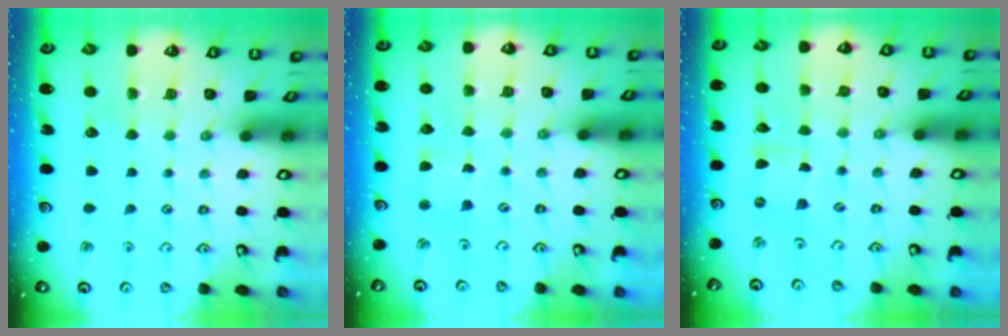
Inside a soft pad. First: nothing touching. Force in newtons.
{"total": 2.3, "press": 2.3, "slide": 0.3}
{"total": 0.0}